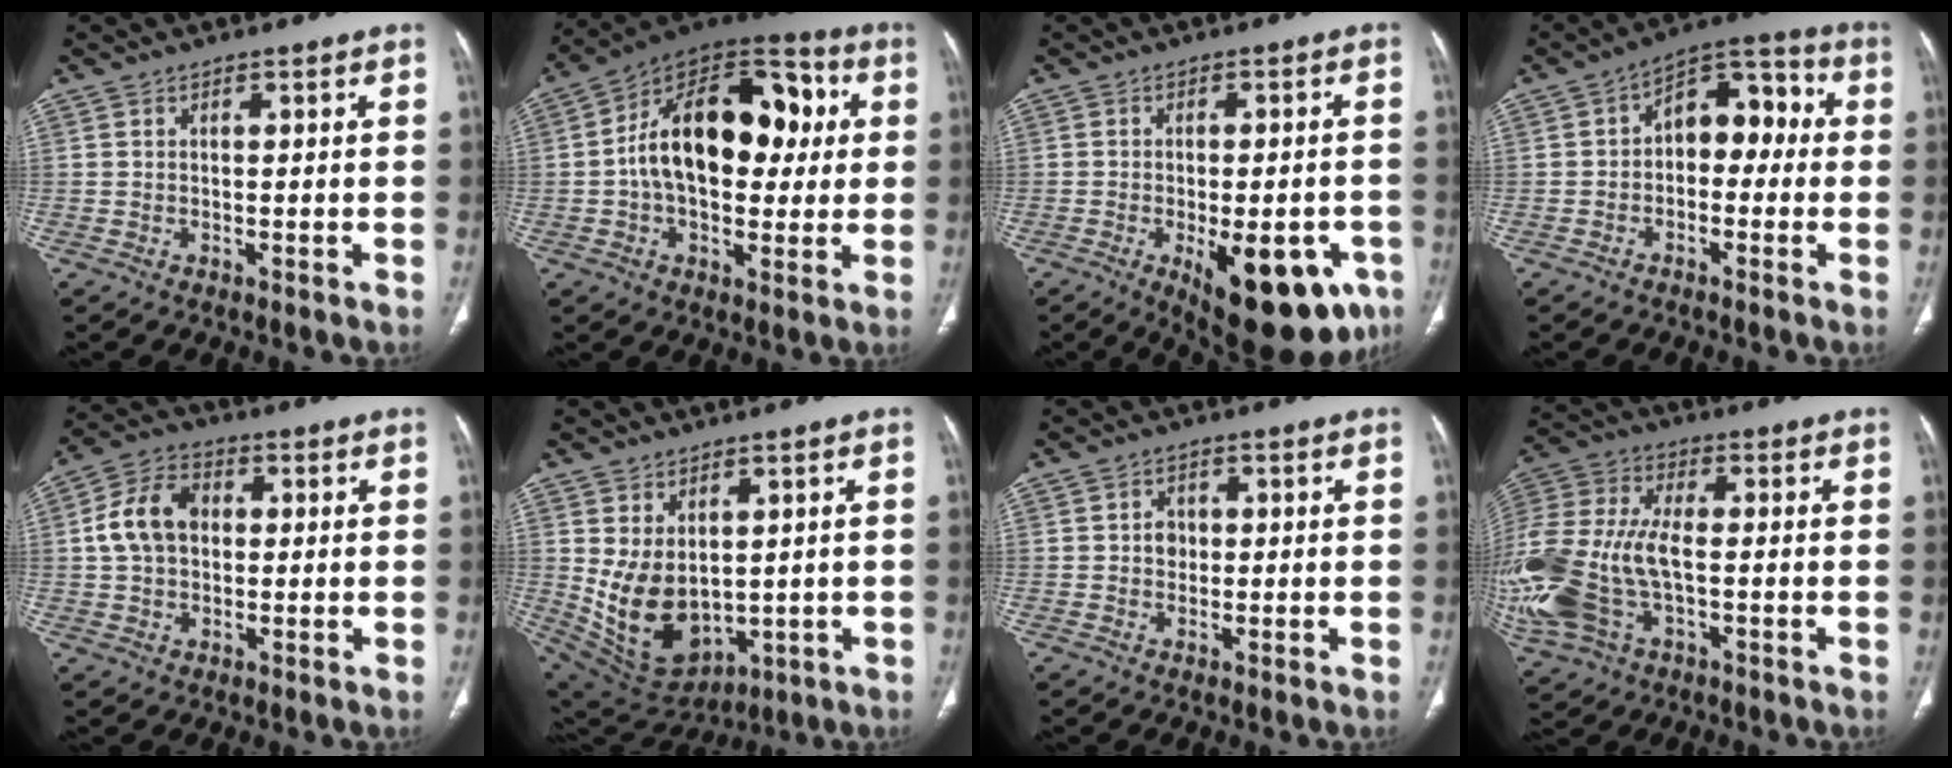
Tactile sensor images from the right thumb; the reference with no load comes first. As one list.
[{"total": 22.6, "force": [2.3, 13.9, 17.7], "torque": [-0.246, 0.028, 0.026]}, {"total": 18.6, "force": [-7.7, 8.0, 15.0], "torque": [-0.139, 0.005, -0.086]}, {"total": 9.8, "force": [-0.1, 6.4, 7.4], "torque": [-0.063, 0.041, -0.018]}, {"total": 9.7, "force": [1.0, 7.0, 6.5], "torque": [-0.116, 0.022, 0.012]}, {"total": 12.5, "force": [0.6, 8.5, 9.1], "torque": [-0.144, -0.019, 0.052]}, {"total": 2.4, "force": [0.1, 2.1, 1.2], "torque": [-0.005, 0.006, -0.001]}, {"total": 23.8, "force": [-3.9, 13.9, 18.9], "torque": [-0.479, 0.003, -0.058]}]